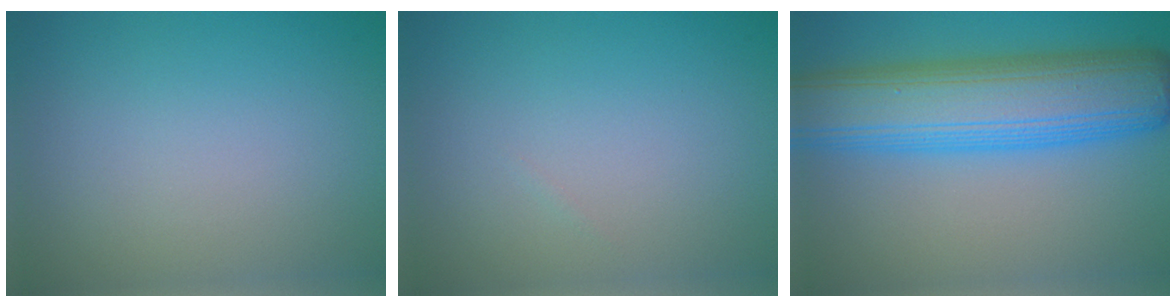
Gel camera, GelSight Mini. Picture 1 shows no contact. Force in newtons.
{"total": 0.0}
{"total": 11.2, "press": 11.2, "slide": 0.1}